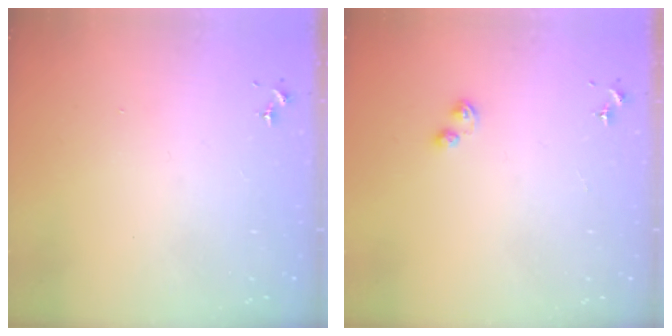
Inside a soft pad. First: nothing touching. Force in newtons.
{"total": 2.9, "press": 2.8, "slide": 0.7}